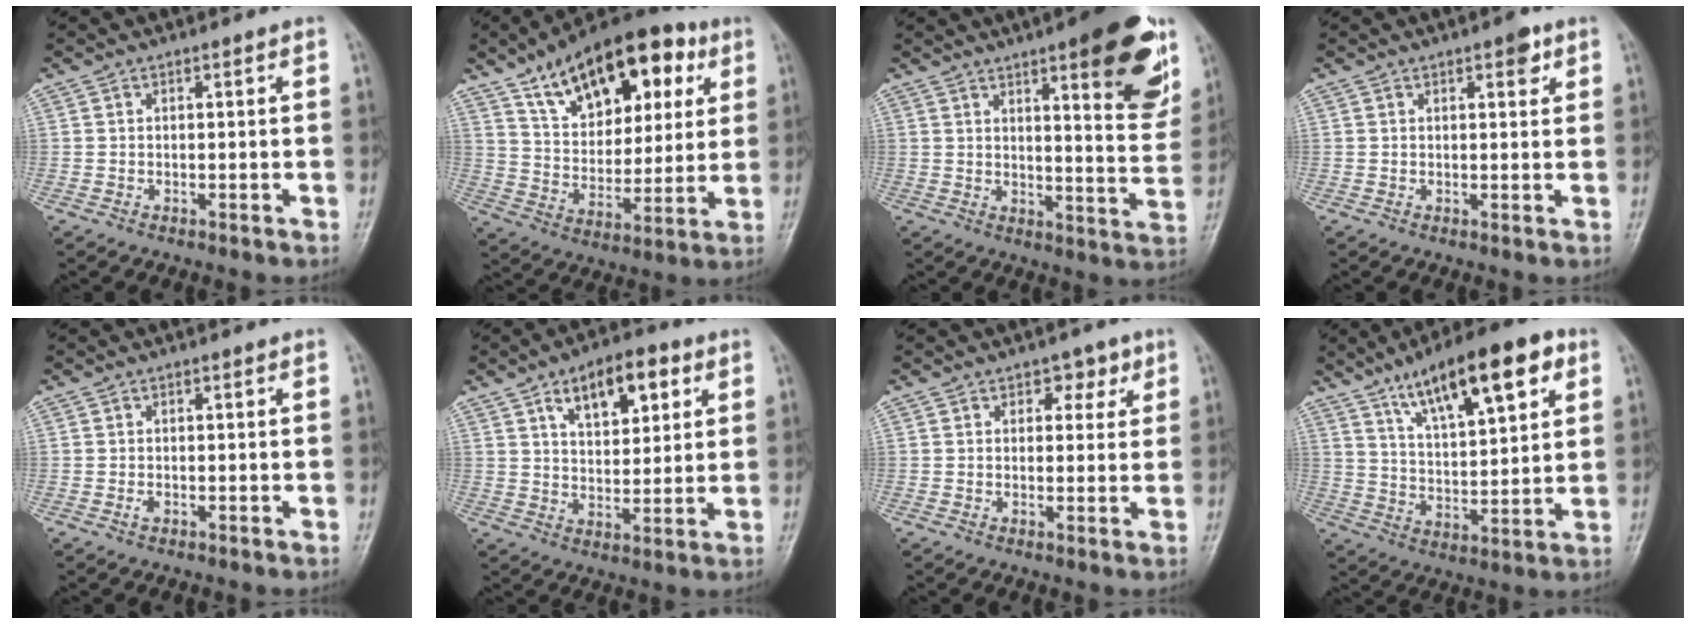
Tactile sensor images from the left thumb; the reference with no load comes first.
{"total": 22.1, "force": [10.8, 12.0, 15.1], "torque": [-0.192, -0.019, 0.176]}
{"total": 16.8, "force": [9.0, 4.4, 13.5], "torque": [-0.132, -0.045, 0.117]}
{"total": 2.5, "force": [1.4, 1.1, 1.8], "torque": [-0.014, -0.004, 0.016]}
{"total": 0.7, "force": [-0.4, 0.4, 0.3], "torque": [-0.008, -0.001, -0.008]}
{"total": 11.8, "force": [5.4, 6.1, 8.5], "torque": [-0.096, -0.013, 0.084]}
{"total": 3.9, "force": [1.9, 2.7, 2.0], "torque": [0.005, -0.006, 0.021]}
{"total": 17.7, "force": [9.3, 5.9, 13.8], "torque": [-0.190, -0.024, 0.152]}